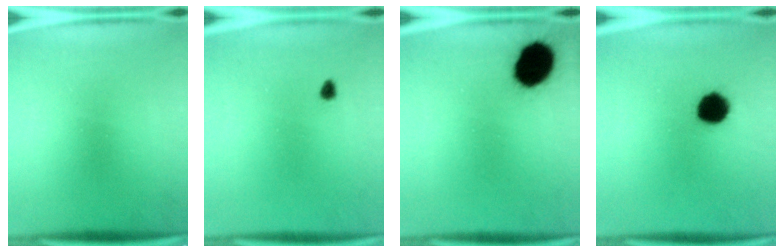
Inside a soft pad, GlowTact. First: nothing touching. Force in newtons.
{"total": 1.0}
{"total": 14.4}
{"total": 7.2}